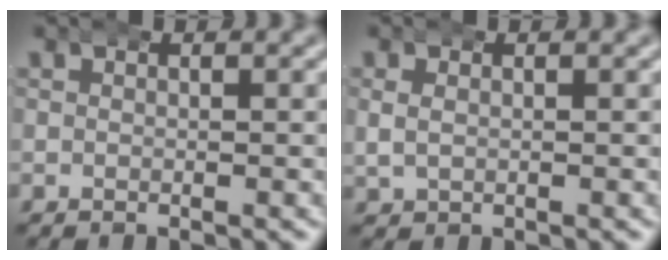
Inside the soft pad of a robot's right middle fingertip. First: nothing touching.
{"total": 1.5, "force": [0.2, 1.3, 0.7], "torque": [-0.019, -0.001, 0.008]}